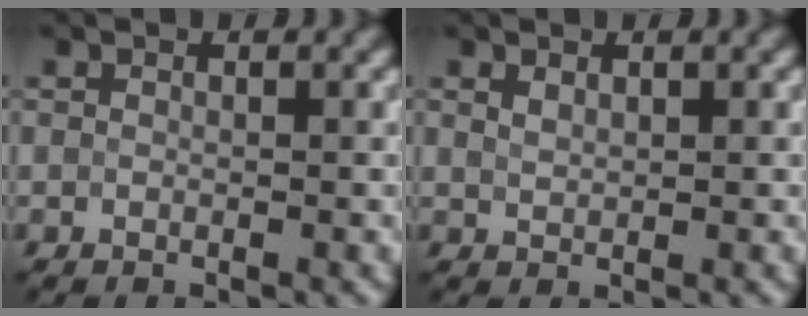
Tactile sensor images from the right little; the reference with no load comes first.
{"total": 1.0, "force": [0.7, 0.4, 0.5], "torque": [-0.014, 0.003, 0.017]}